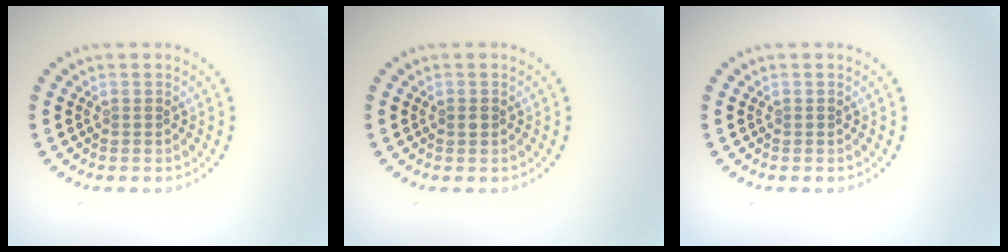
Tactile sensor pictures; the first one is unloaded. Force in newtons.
{"total": 0.7, "press": 0.7, "slide": 0.0}
{"total": 0.0}